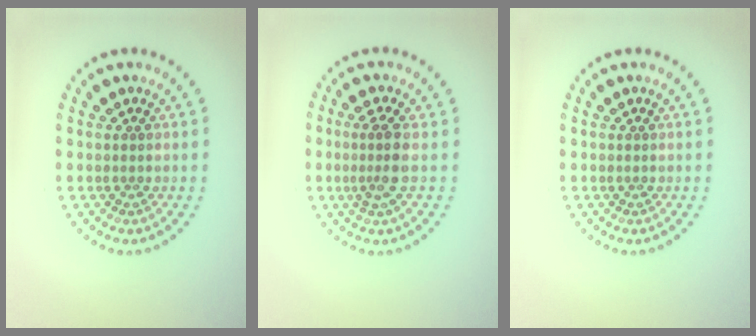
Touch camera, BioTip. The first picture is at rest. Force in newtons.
{"total": 2.2, "press": 1.9, "slide": 1.2}
{"total": 0.0}